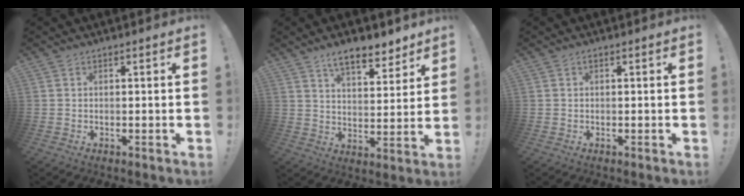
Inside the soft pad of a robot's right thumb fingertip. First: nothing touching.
{"total": 10.3, "force": [8.0, 3.9, 5.3], "torque": [-0.083, -0.048, 0.144]}
{"total": 0.5, "force": [0.2, 0.3, 0.4], "torque": [-0.006, 0.001, 0.003]}